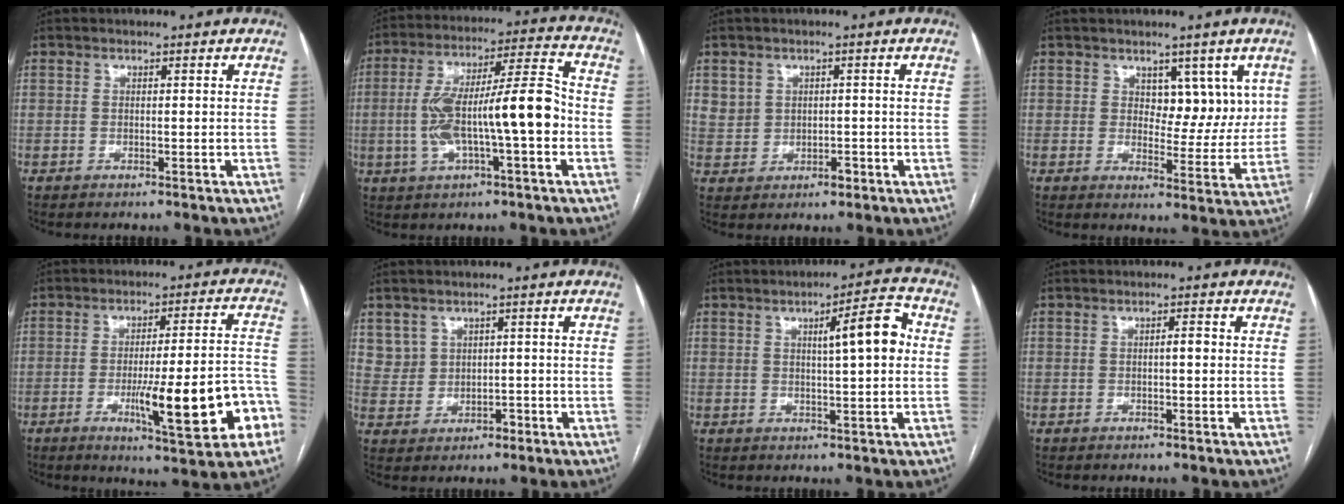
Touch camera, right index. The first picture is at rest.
{"total": 14.8, "force": [-2.2, 2.2, 14.5], "torque": [-0.259, 0.029, -0.032]}
{"total": 3.7, "force": [0.4, 3.4, 1.3], "torque": [-0.015, 0.009, 0.017]}
{"total": 6.3, "force": [2.9, 3.8, 4.0], "torque": [-0.035, 0.005, 0.045]}
{"total": 16.1, "force": [-5.7, 1.9, 14.9], "torque": [-0.196, 0.007, -0.072]}
{"total": 4.0, "force": [0.8, 3.9, 0.6], "torque": [-0.003, 0.009, 0.026]}
{"total": 7.7, "force": [1.5, 0.9, 7.5], "torque": [-0.107, 0.019, 0.020]}
{"total": 1.2, "force": [-0.1, 0.2, 1.2], "torque": [-0.017, 0.004, 0.000]}